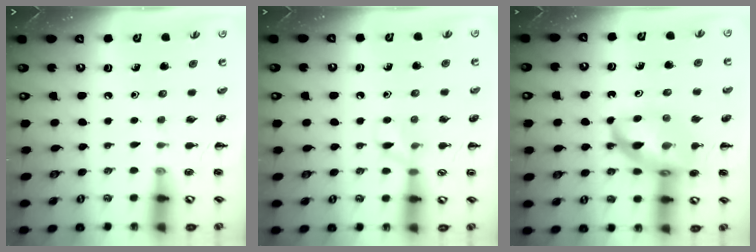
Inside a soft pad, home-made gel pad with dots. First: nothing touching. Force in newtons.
{"total": 7.1, "press": 6.9, "slide": 1.5}
{"total": 18.3, "press": 18.0, "slide": 3.6}